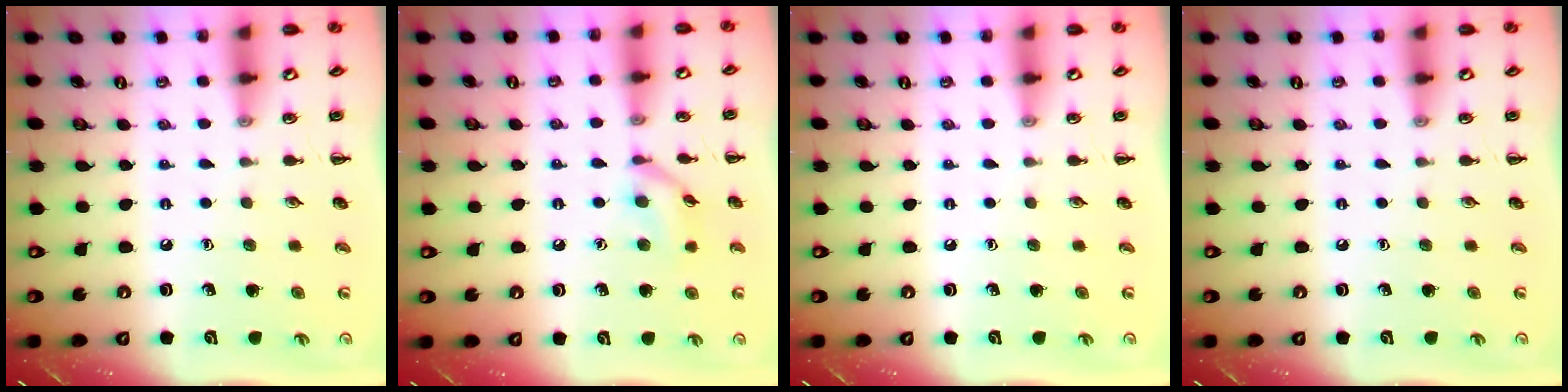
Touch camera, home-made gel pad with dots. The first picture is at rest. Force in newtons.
{"total": 8.9, "press": 8.8, "slide": 1.0}
{"total": 0.0}
{"total": 0.0}